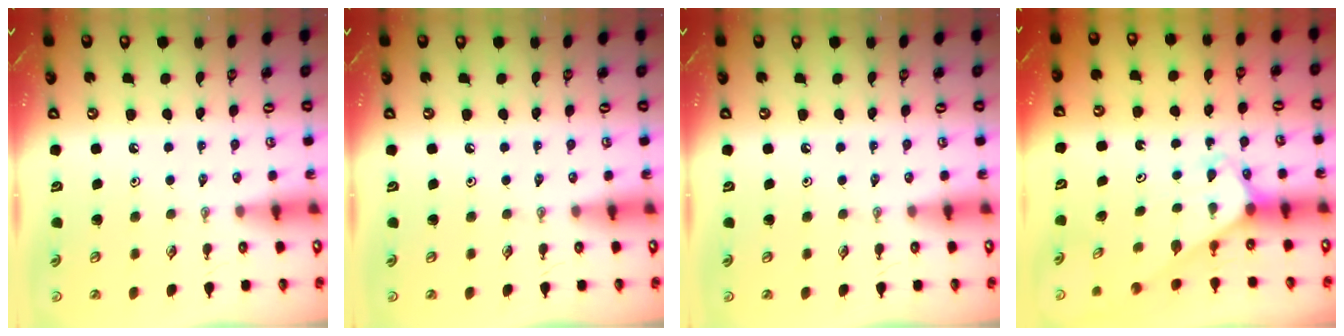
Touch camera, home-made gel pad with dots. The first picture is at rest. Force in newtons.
{"total": 0.0}
{"total": 0.0}
{"total": 2.7, "press": 2.7, "slide": 0.2}